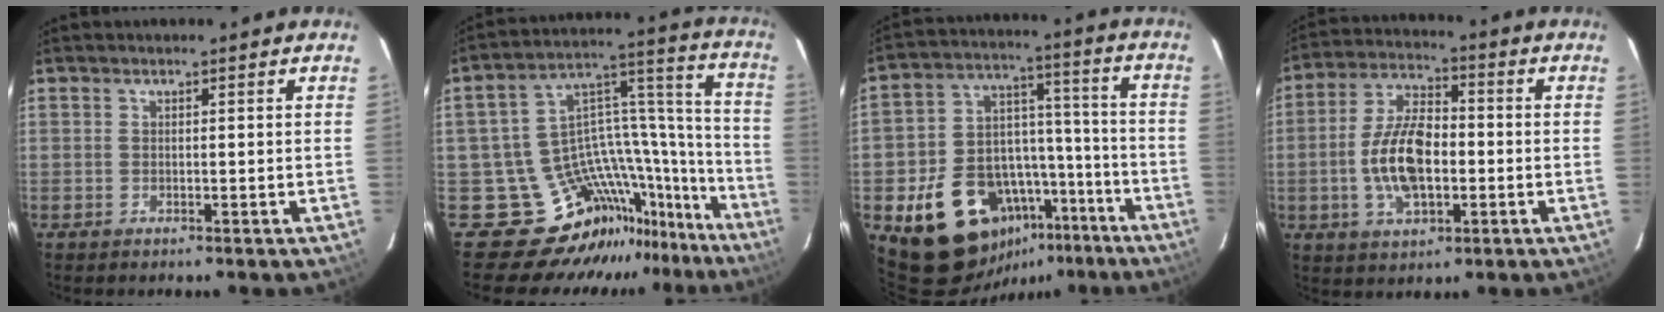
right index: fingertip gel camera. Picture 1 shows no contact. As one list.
[{"total": 17.2, "force": [-15.3, 7.0, 3.4], "torque": [-0.001, 0.102, -0.240]}, {"total": 20.8, "force": [-12.9, 13.8, 8.7], "torque": [-0.177, 0.063, -0.165]}, {"total": 12.4, "force": [-2.2, 6.3, 10.4], "torque": [-0.211, 0.009, -0.037]}]